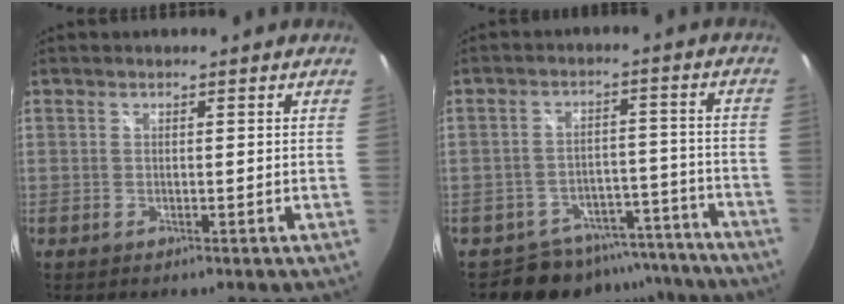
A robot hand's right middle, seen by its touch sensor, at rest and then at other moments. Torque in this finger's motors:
{"motor_torque": [-0.53, -0.70, -0.04, -0.03]}